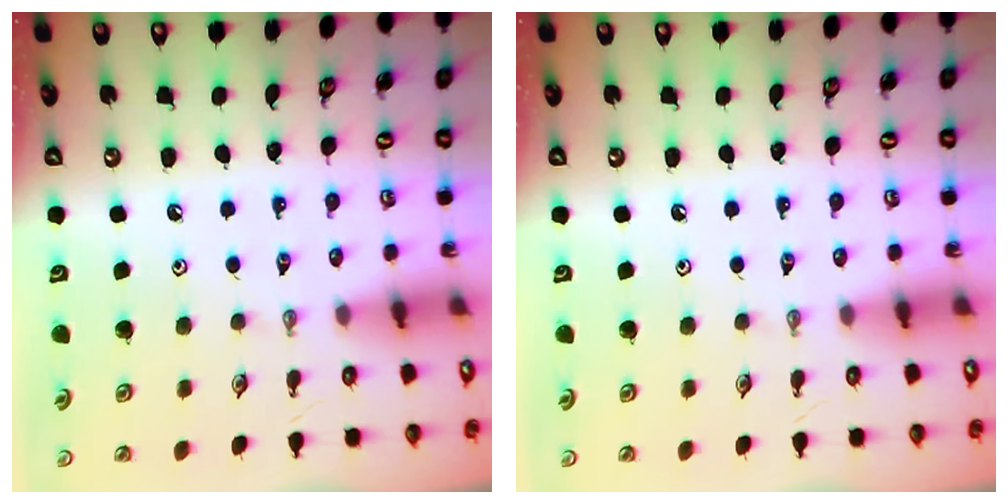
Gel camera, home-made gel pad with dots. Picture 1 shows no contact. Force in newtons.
{"total": 0.0}